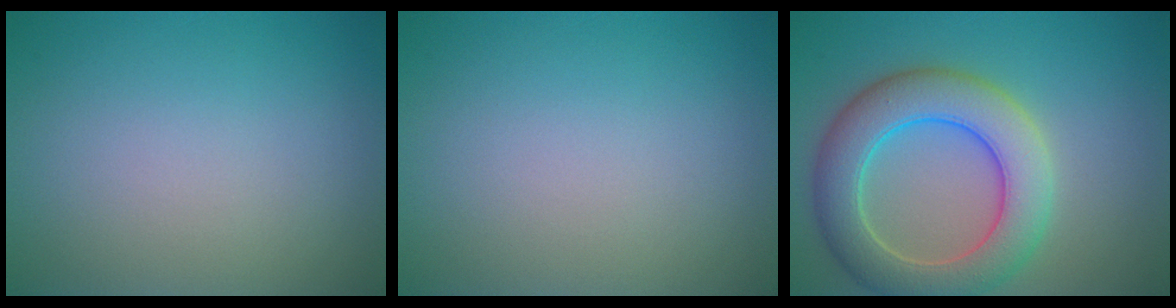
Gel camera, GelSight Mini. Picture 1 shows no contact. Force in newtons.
{"total": 0.0}
{"total": 7.5, "press": 7.5, "slide": 0.4}